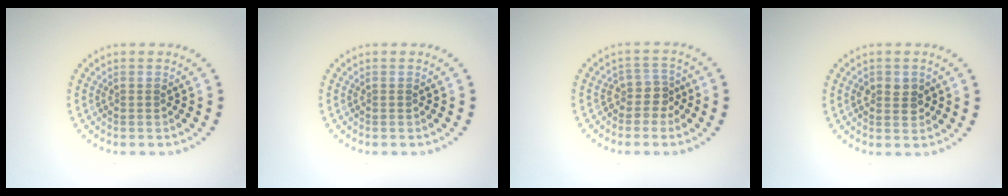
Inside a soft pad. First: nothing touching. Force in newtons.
{"total": 0.0}
{"total": 2.3, "press": 1.7, "slide": 1.5}
{"total": 2.0, "press": 2.0, "slide": 0.1}